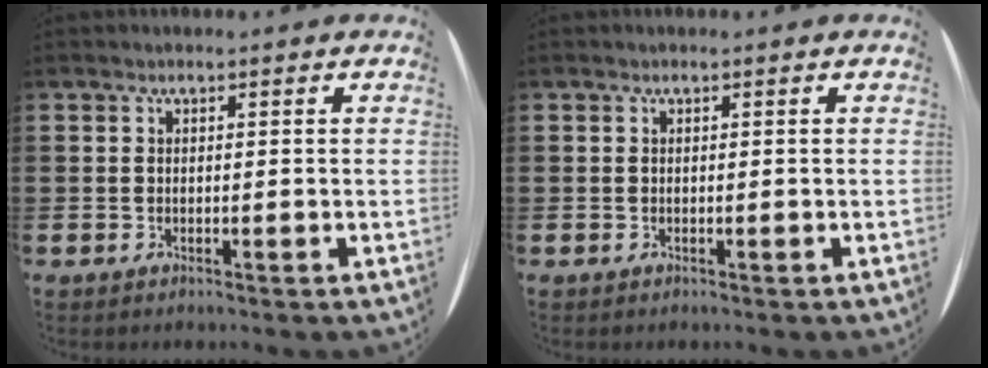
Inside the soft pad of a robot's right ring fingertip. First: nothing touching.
{"total": 0.0}